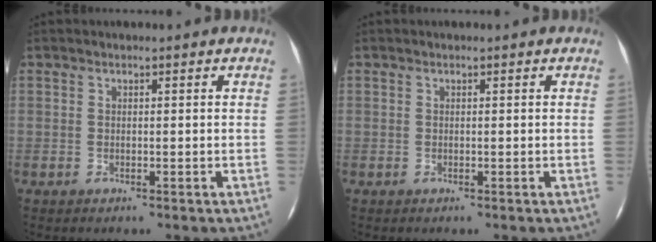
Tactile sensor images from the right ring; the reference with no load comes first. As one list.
[{"total": 0.0}]